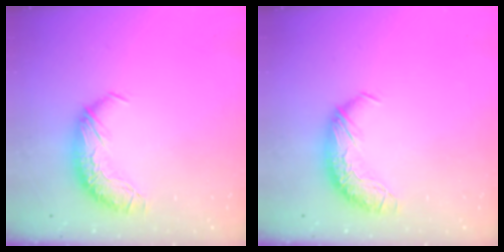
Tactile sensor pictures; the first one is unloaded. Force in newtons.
{"total": 0.0}